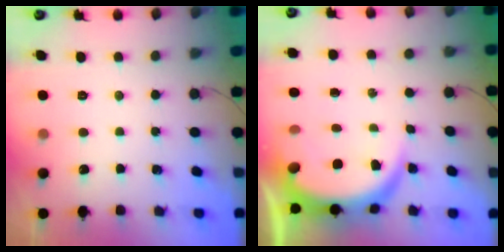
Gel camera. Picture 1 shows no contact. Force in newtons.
{"total": 9.2, "press": 9.2, "slide": 0.8}